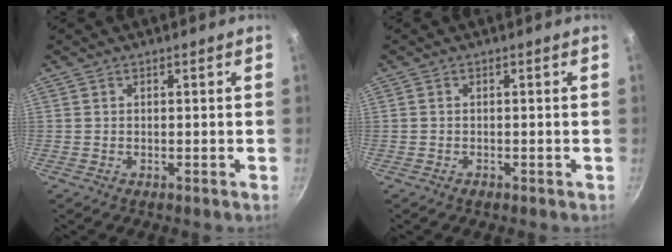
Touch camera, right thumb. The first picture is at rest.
{"total": 0.9, "force": [-0.5, 0.6, 0.4], "torque": [-0.005, 0.004, -0.007]}